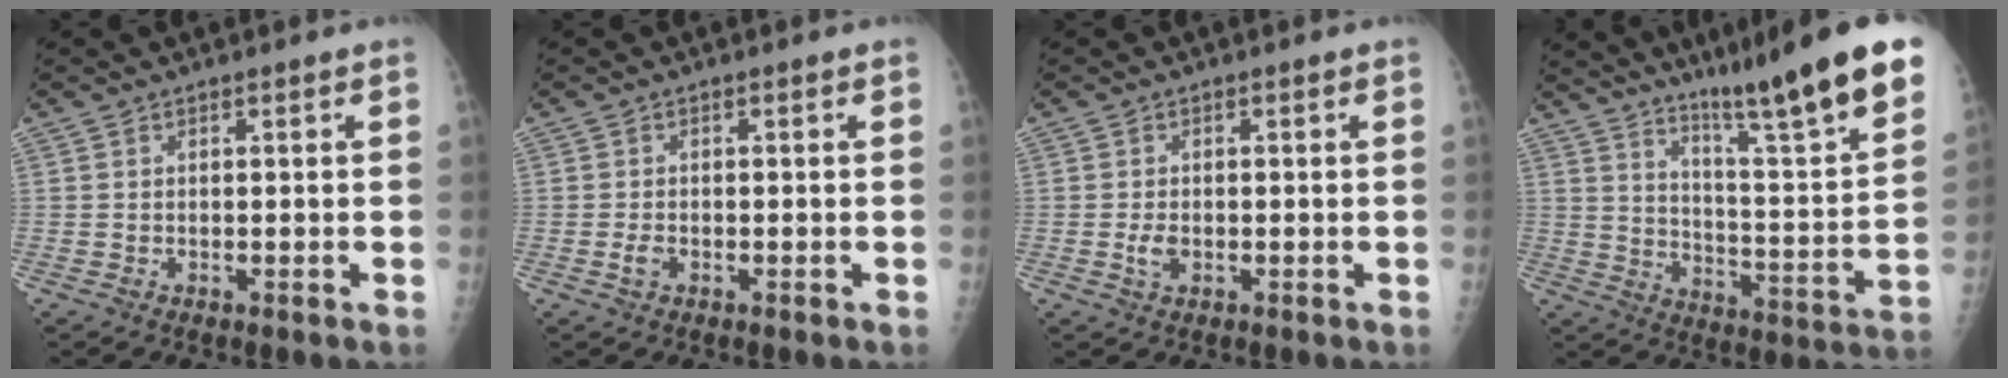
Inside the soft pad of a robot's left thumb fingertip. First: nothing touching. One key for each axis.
{"total": 1.6, "fx": -0.7, "fy": 1.1, "fz": 1.1, "tx": -0.021, "ty": 0.002, "tz": -0.013}
{"total": 2.3, "fx": -0.5, "fy": 1.5, "fz": 1.7, "tx": -0.029, "ty": 0.000, "tz": -0.009}
{"total": 23.2, "fx": 16.7, "fy": 1.4, "fz": 16.0, "tx": -0.216, "ty": -0.086, "tz": 0.252}